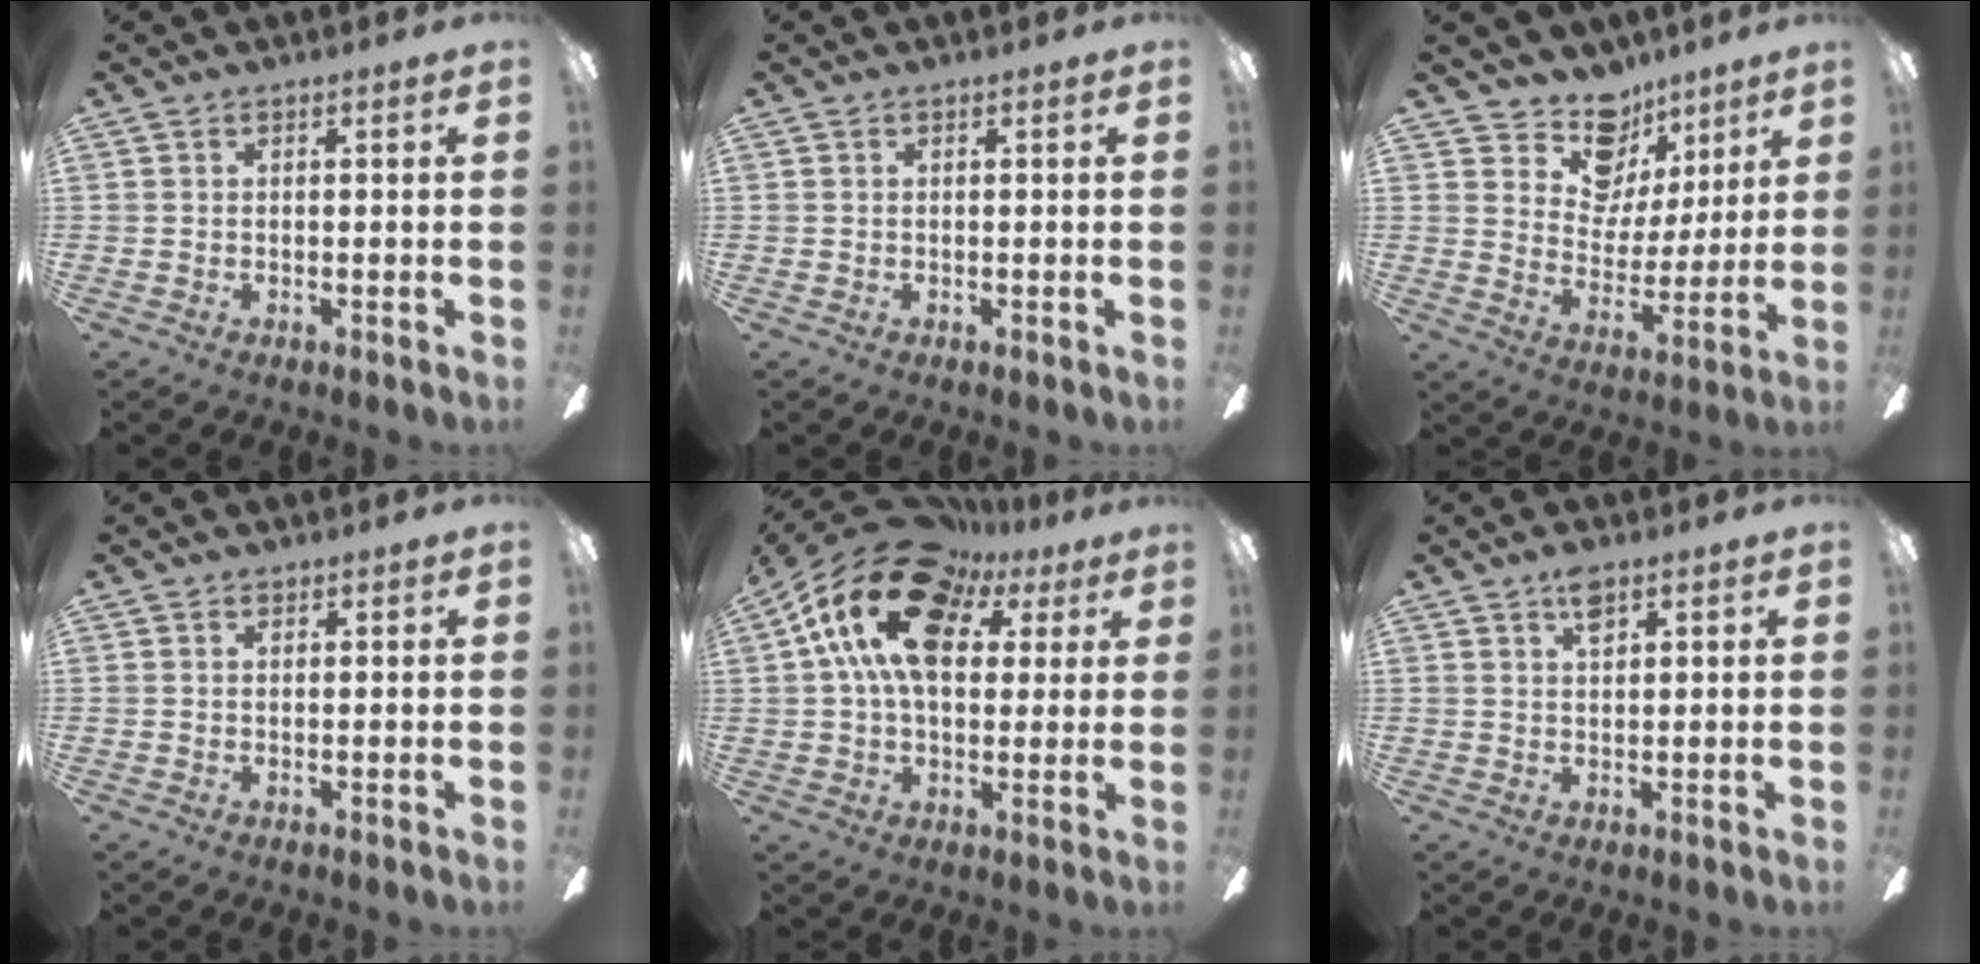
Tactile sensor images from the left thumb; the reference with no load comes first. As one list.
[{"total": 0.0}, {"total": 12.5, "force": [9.1, 8.0, 3.3], "torque": [-0.066, -0.067, 0.177]}, {"total": 0.6, "force": [0.4, 0.3, 0.2], "torque": [-0.005, 0.000, 0.010]}, {"total": 20.3, "force": [8.6, 12.4, 13.5], "torque": [-0.259, -0.021, 0.150]}, {"total": 3.7, "force": [2.3, 1.6, 2.4], "torque": [-0.040, -0.002, 0.037]}]